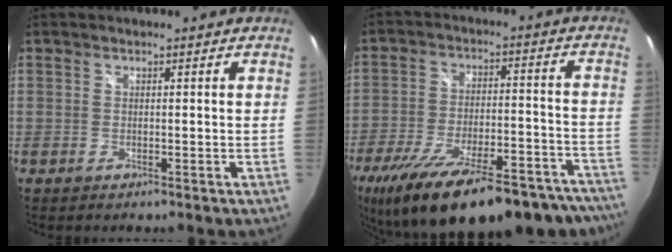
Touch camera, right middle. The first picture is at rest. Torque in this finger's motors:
{"motor_torque": [1.63, -0.51, 0.40, 0.21]}